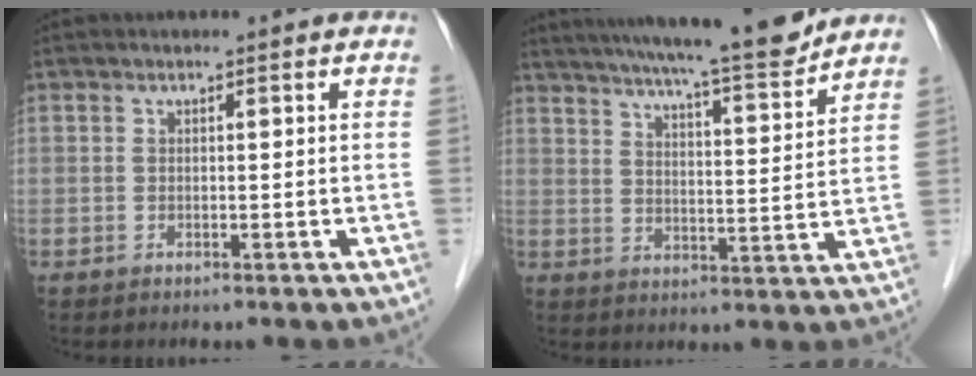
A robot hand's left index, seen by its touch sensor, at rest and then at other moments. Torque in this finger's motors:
{"motor_torque": [0.98, -1.10, 0.65, 0.15]}